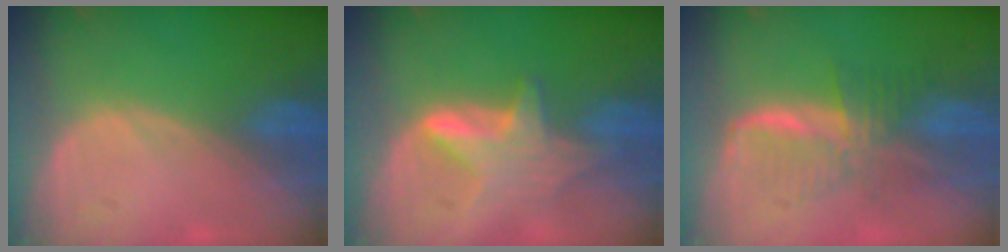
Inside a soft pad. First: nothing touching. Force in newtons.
{"total": 5.9, "press": 5.8, "slide": 0.8}
{"total": 6.5, "press": 6.3, "slide": 1.6}